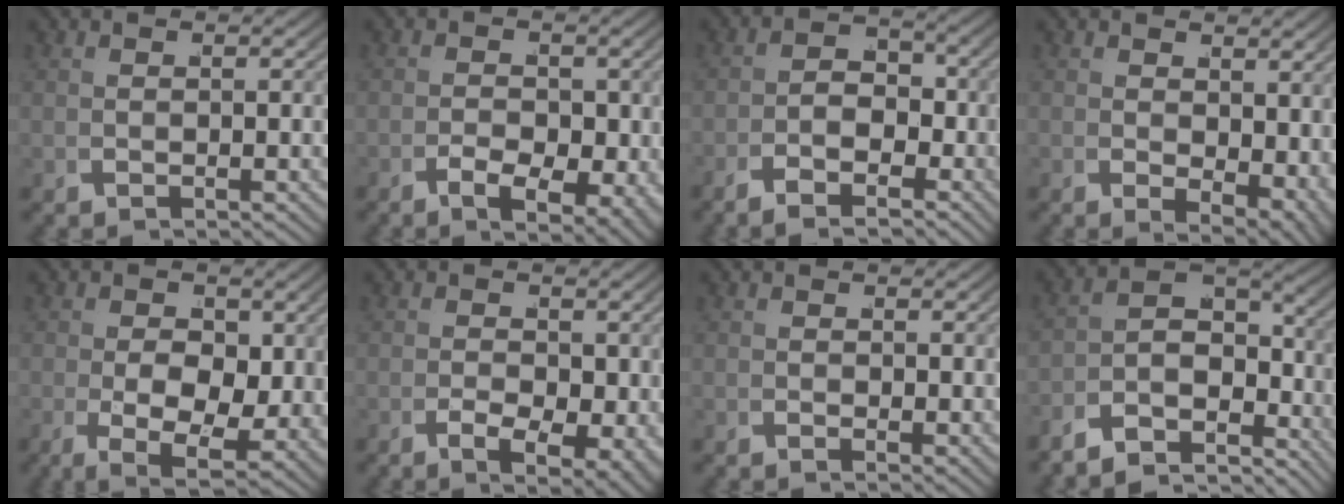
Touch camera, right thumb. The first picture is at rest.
{"total": 4.9, "force": [-1.4, 2.9, 3.8], "torque": [-0.056, -0.017, -0.018]}
{"total": 4.0, "force": [-1.9, 2.4, 2.6], "torque": [-0.032, -0.006, -0.038]}
{"total": 4.3, "force": [0.2, 2.7, 3.3], "torque": [-0.048, -0.028, 0.021]}
{"total": 9.2, "force": [-1.4, 5.9, 6.9], "torque": [-0.125, -0.052, 0.000]}
{"total": 5.1, "force": [-1.3, 3.0, 3.9], "torque": [-0.063, -0.022, -0.010]}
{"total": 0.9, "force": [0.3, 0.4, 0.7], "torque": [-0.005, 0.000, 0.007]}
{"total": 9.4, "force": [-4.4, 5.7, 6.1], "torque": [-0.105, -0.029, -0.068]}